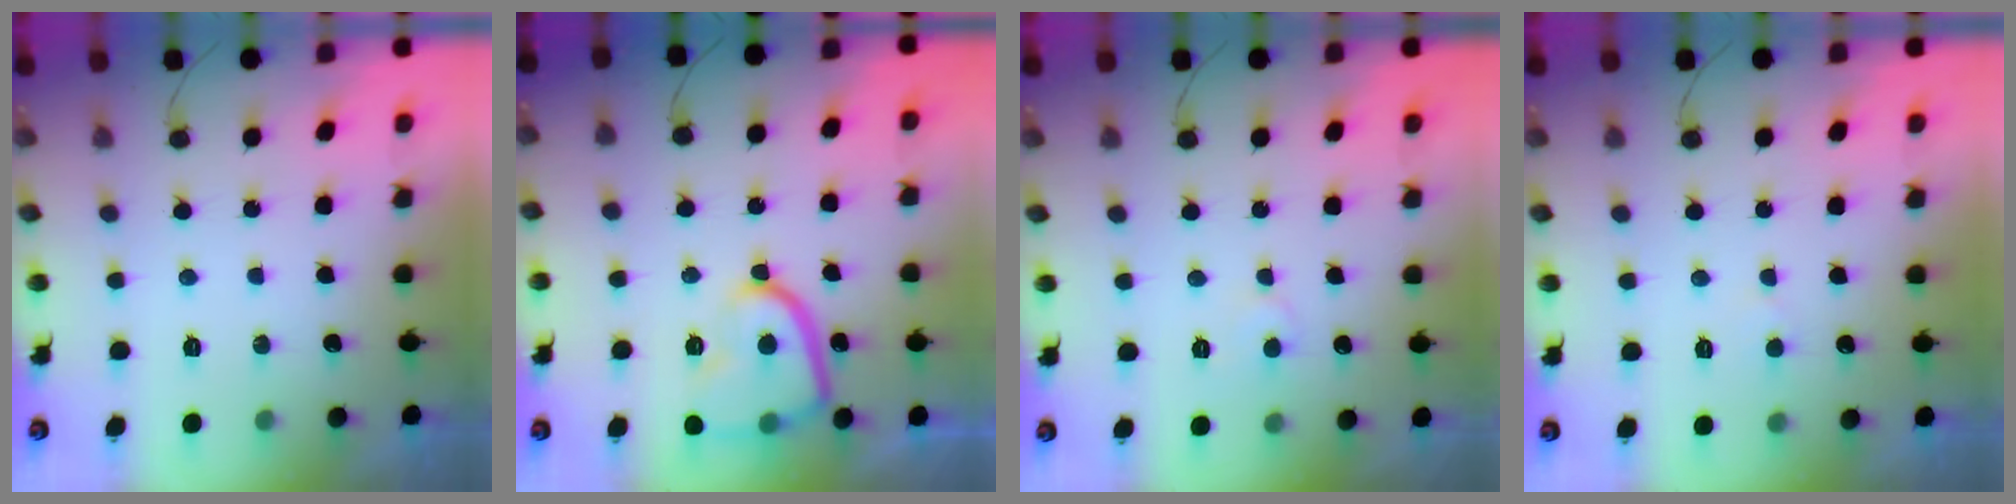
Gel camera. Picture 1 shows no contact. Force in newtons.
{"total": 14.2, "press": 14.1, "slide": 1.6}
{"total": 4.6, "press": 4.6, "slide": 0.5}
{"total": 2.5, "press": 2.4, "slide": 0.3}